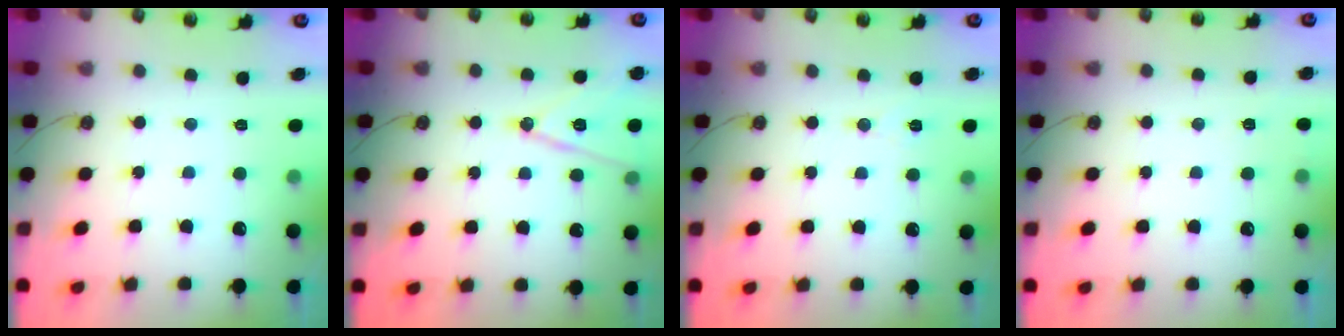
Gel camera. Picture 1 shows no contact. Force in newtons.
{"total": 12.2, "press": 11.7, "slide": 3.3}
{"total": 6.5, "press": 4.8, "slide": 4.5}
{"total": 3.5, "press": 3.5, "slide": 0.8}